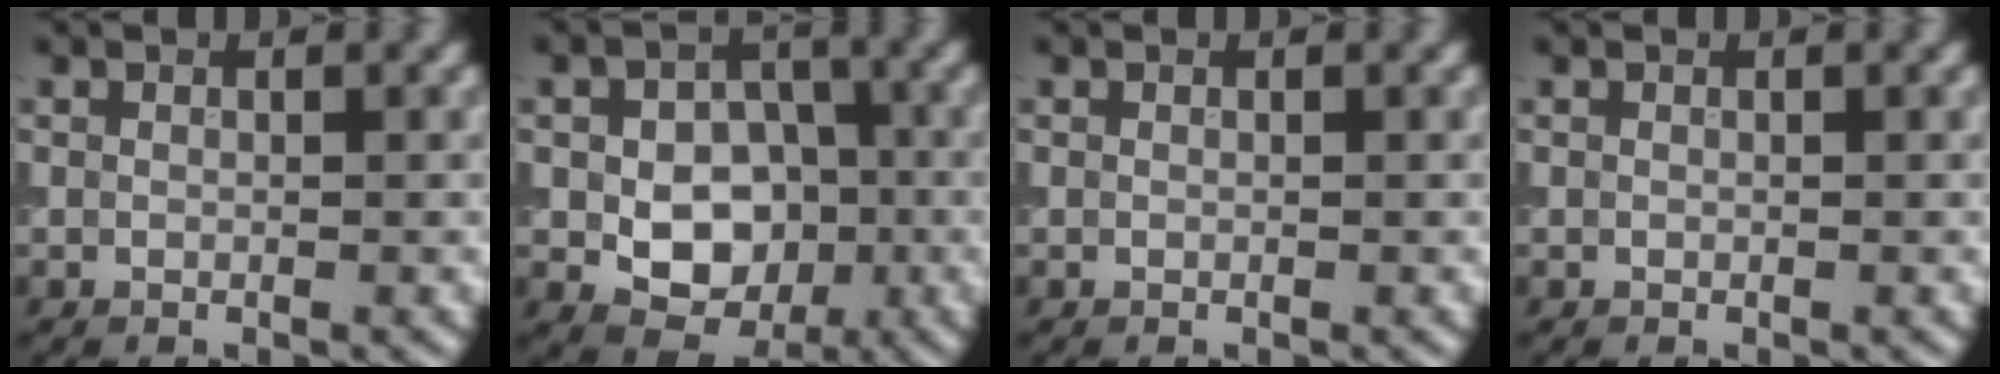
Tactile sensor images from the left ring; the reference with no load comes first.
{"total": 6.9, "force": [-1.3, 5.1, 4.5], "torque": [-0.071, -0.006, -0.020]}
{"total": 0.0}
{"total": 0.0}